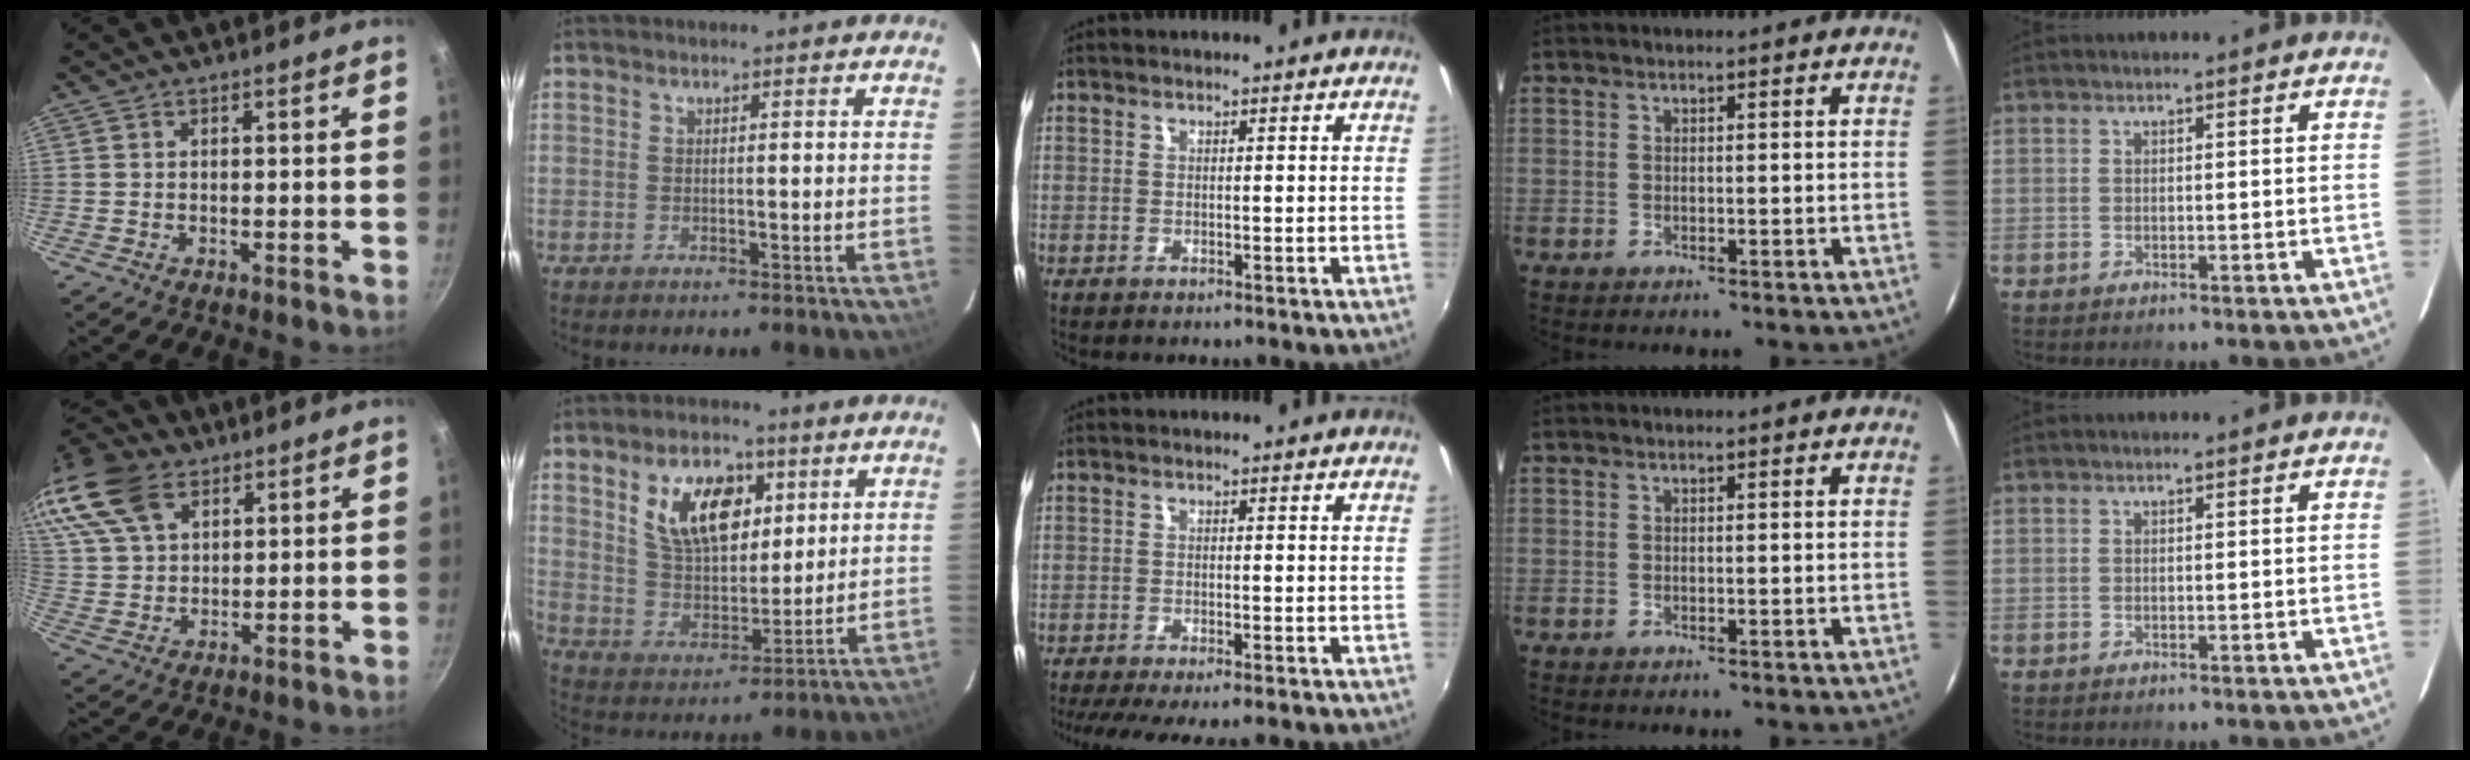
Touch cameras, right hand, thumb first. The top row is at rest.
{"thumb": {"total": 18.4, "force": [10.2, 11.3, 10.3], "torque": [-0.219, 0.011, 0.199]}, "index": {"total": 13.8, "force": [5.7, 8.0, 9.7], "torque": [-0.172, 0.016, 0.110]}, "middle": {"total": 8.3, "force": [-7.0, 0.6, 4.4], "torque": [-0.093, -0.031, -0.112]}}